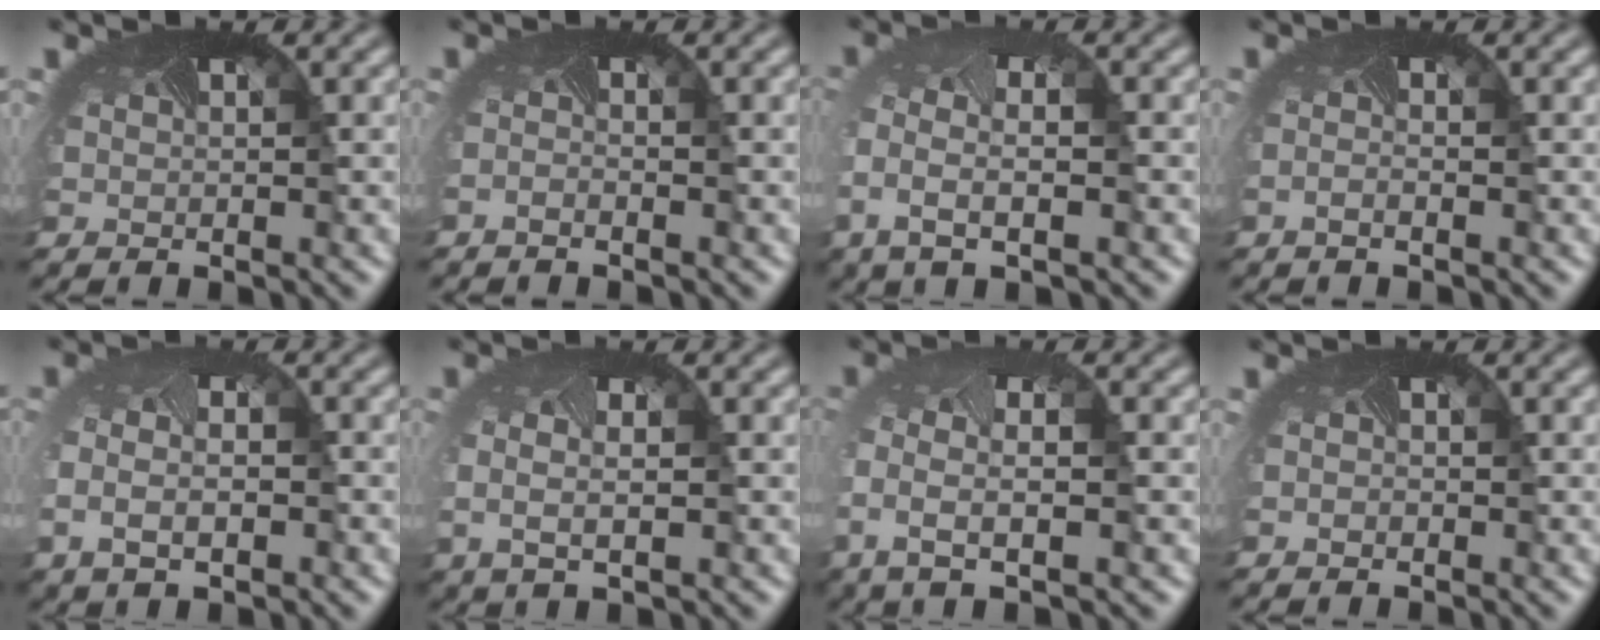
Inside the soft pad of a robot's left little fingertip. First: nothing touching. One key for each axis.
{"total": 1.1, "fx": -0.9, "fy": -0.4, "fz": -0.2, "tx": -0.009, "ty": -0.014, "tz": -0.016}
{"total": 3.7, "fx": -1.5, "fy": 1.8, "fz": 2.9, "tx": -0.095, "ty": -0.018, "tz": -0.029}
{"total": 0.8, "fx": -0.8, "fy": -0.3, "fz": 0.0, "tx": -0.011, "ty": -0.011, "tz": -0.012}
{"total": 3.6, "fx": -0.9, "fy": 2.3, "fz": 2.7, "tx": -0.075, "ty": -0.017, "tz": -0.010}
{"total": 2.1, "fx": -0.2, "fy": 1.2, "fz": 1.7, "tx": -0.056, "ty": -0.012, "tz": 0.003}
{"total": 3.8, "fx": -0.9, "fy": 1.8, "fz": 3.2, "tx": -0.095, "ty": -0.018, "tz": -0.019}
{"total": 0.5, "fx": -0.4, "fy": 0.3, "fz": -0.1, "tx": -0.004, "ty": -0.011, "tz": 0.000}